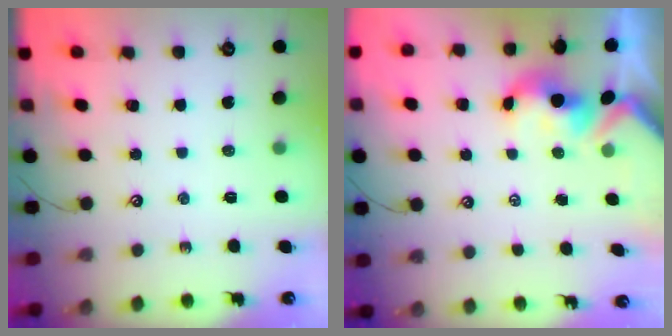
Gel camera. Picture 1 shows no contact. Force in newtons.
{"total": 2.1, "press": 2.0, "slide": 0.7}